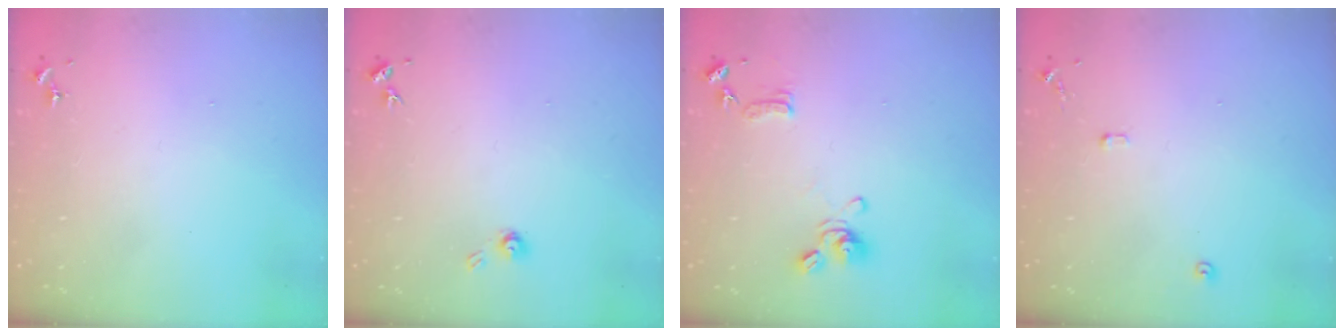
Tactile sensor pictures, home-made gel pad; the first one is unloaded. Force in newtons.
{"total": 4.0, "press": 4.0, "slide": 0.4}
{"total": 9.8, "press": 9.7, "slide": 1.7}
{"total": 7.4, "press": 7.4, "slide": 0.8}